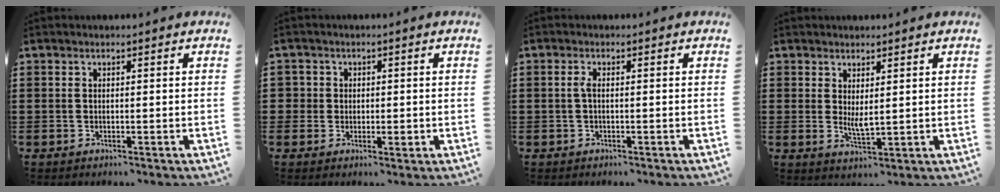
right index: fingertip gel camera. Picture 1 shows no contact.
{"total": 1.8, "force": [-0.1, 1.7, 0.6], "torque": [-0.016, 0.005, -0.003]}
{"total": 1.3, "force": [-0.2, 0.2, 1.3], "torque": [-0.025, 0.001, -0.005]}
{"total": 2.6, "force": [0.8, 0.7, 2.4], "torque": [-0.047, -0.004, 0.017]}